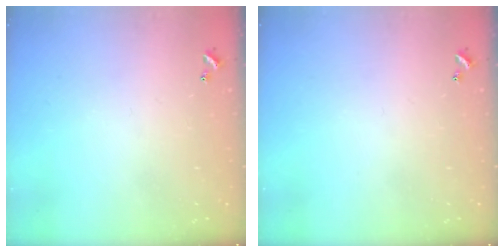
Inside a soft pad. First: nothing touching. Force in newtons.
{"total": 0.0}